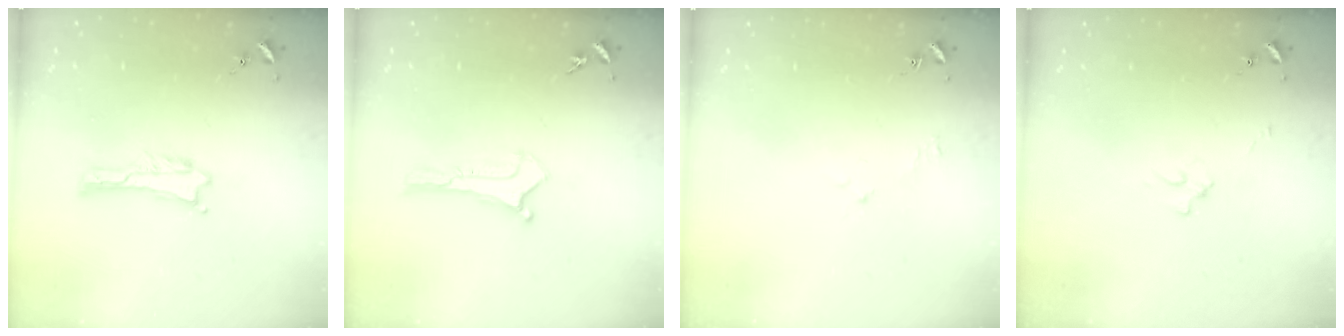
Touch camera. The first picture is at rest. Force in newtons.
{"total": 0.0}
{"total": 1.6, "press": 1.5, "slide": 0.3}
{"total": 2.5, "press": 2.5, "slide": 0.3}